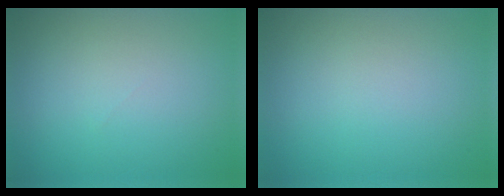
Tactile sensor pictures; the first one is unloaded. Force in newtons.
{"total": 0.0}